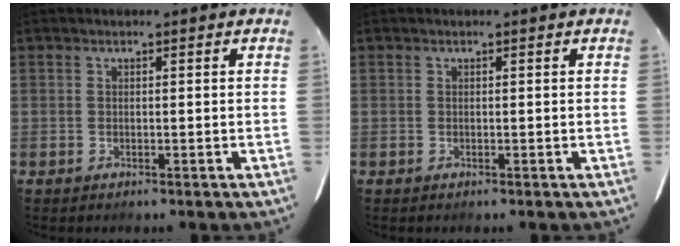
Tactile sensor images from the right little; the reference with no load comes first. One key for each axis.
{"total": 0.0}